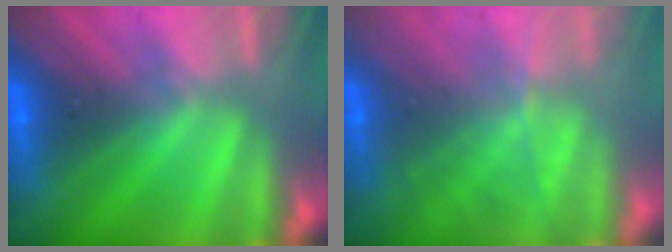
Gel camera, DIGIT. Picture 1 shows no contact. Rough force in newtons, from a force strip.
{"total": 7.2}